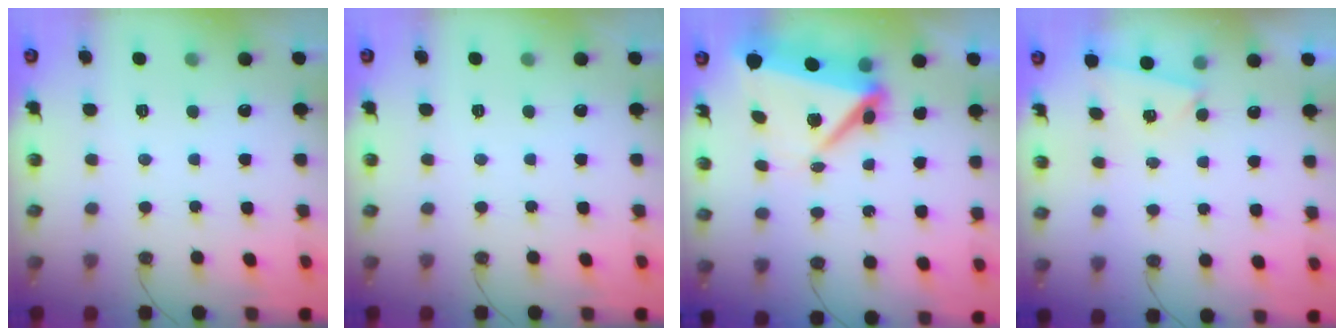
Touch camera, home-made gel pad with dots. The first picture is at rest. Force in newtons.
{"total": 0.0}
{"total": 10.2, "press": 10.1, "slide": 1.0}
{"total": 2.1, "press": 1.7, "slide": 1.3}